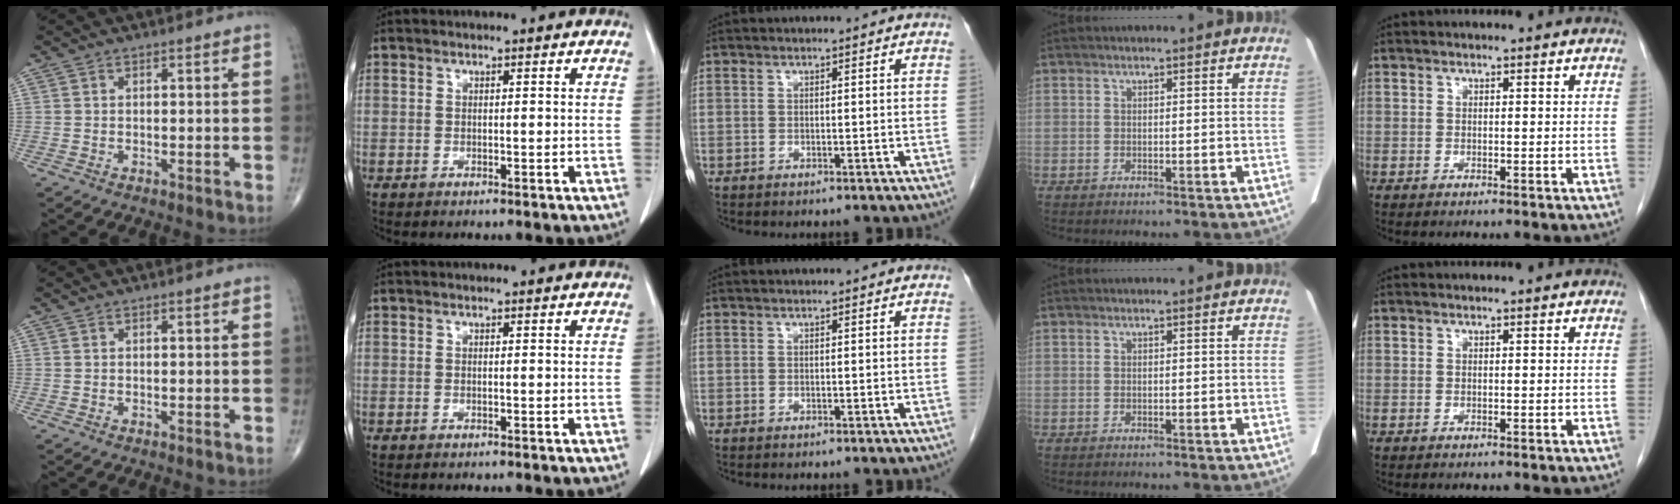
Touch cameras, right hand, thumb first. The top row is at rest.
{}